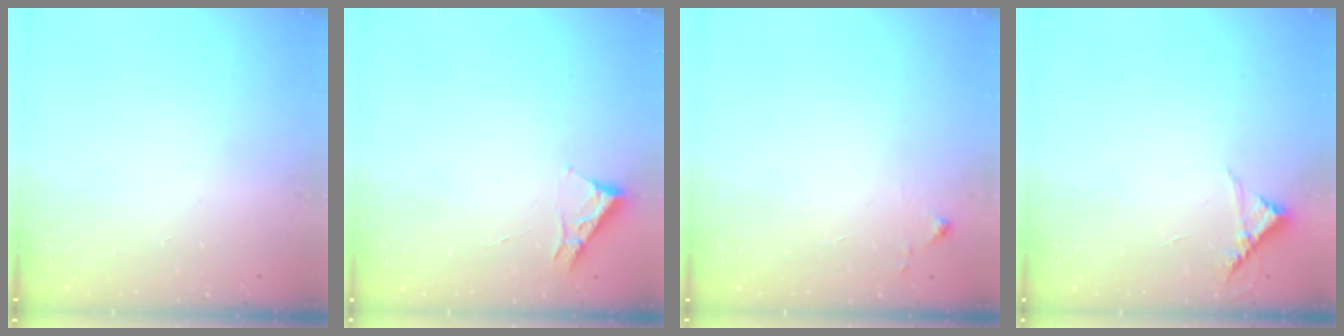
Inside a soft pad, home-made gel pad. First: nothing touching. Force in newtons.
{"total": 3.3, "press": 3.3, "slide": 0.5}
{"total": 4.7, "press": 4.7, "slide": 0.6}
{"total": 5.0, "press": 5.0, "slide": 0.4}